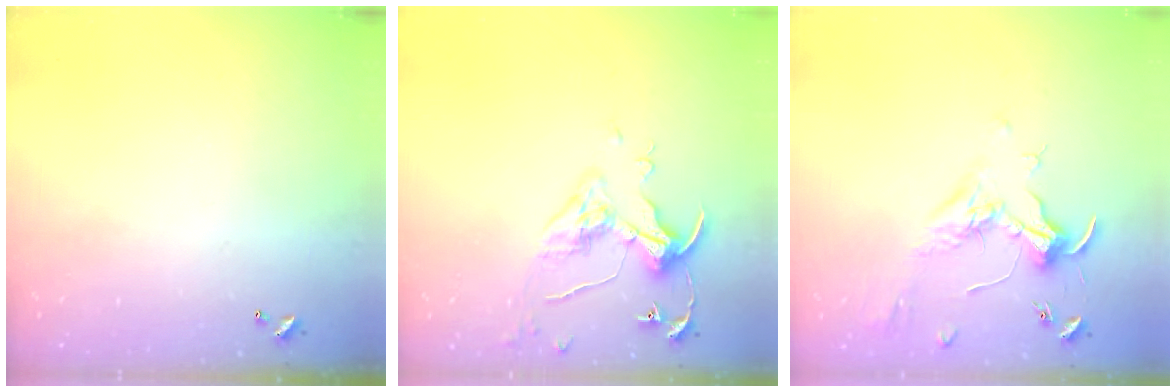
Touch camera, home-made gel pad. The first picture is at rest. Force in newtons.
{"total": 6.2, "press": 6.1, "slide": 0.8}
{"total": 1.8, "press": 1.6, "slide": 0.8}